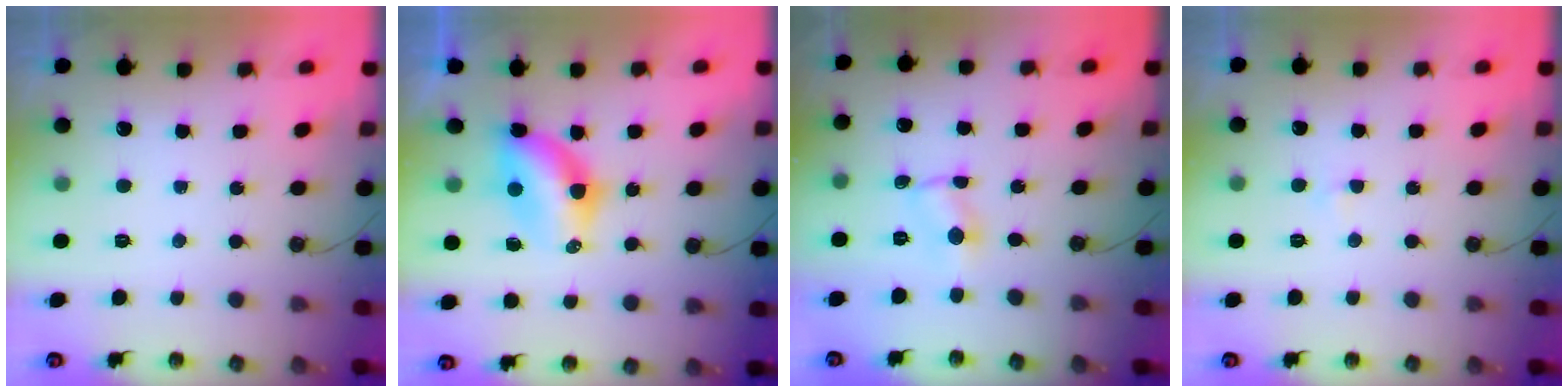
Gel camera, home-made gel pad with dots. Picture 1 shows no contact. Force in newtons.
{"total": 8.7, "press": 7.8, "slide": 3.7}
{"total": 1.2, "press": 1.2, "slide": 0.2}
{"total": 1.6, "press": 1.6, "slide": 0.2}